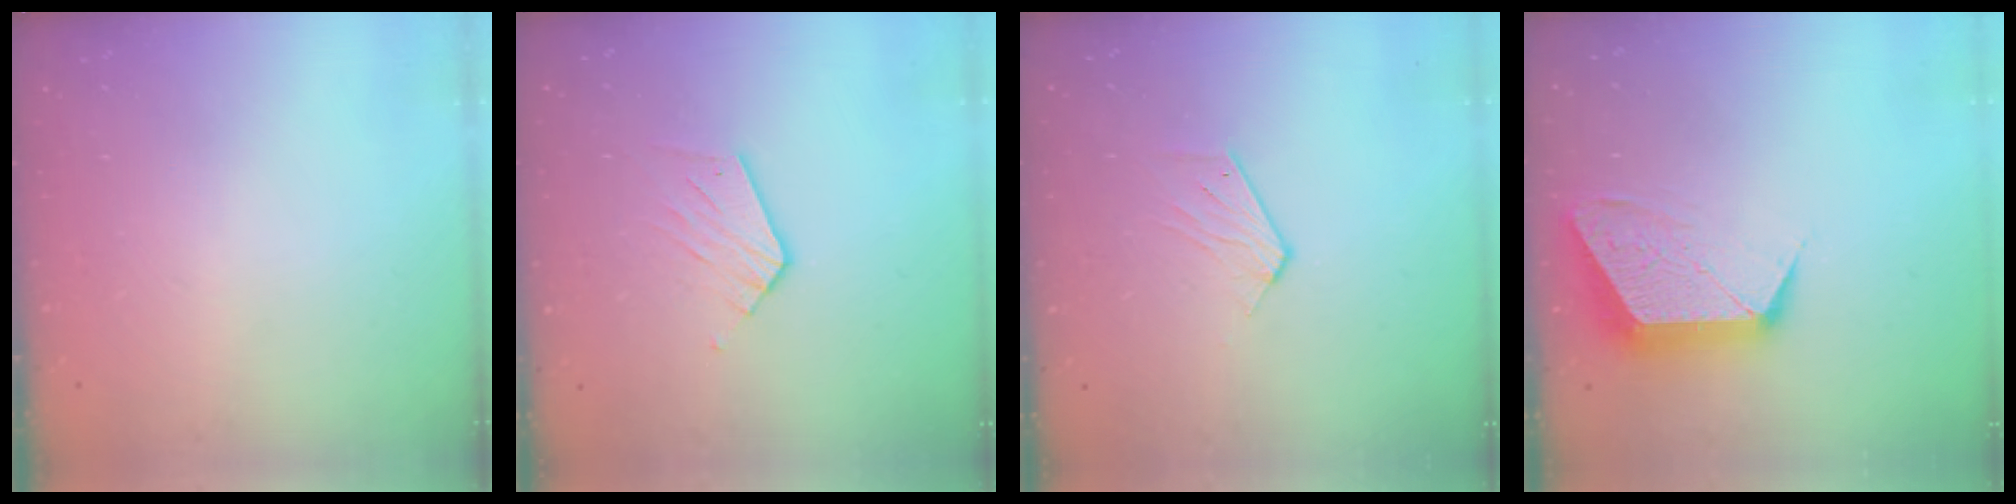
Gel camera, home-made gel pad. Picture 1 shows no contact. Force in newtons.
{"total": 7.6, "press": 7.6, "slide": 0.5}
{"total": 3.9, "press": 3.9, "slide": 0.2}
{"total": 11.3, "press": 11.3, "slide": 0.7}